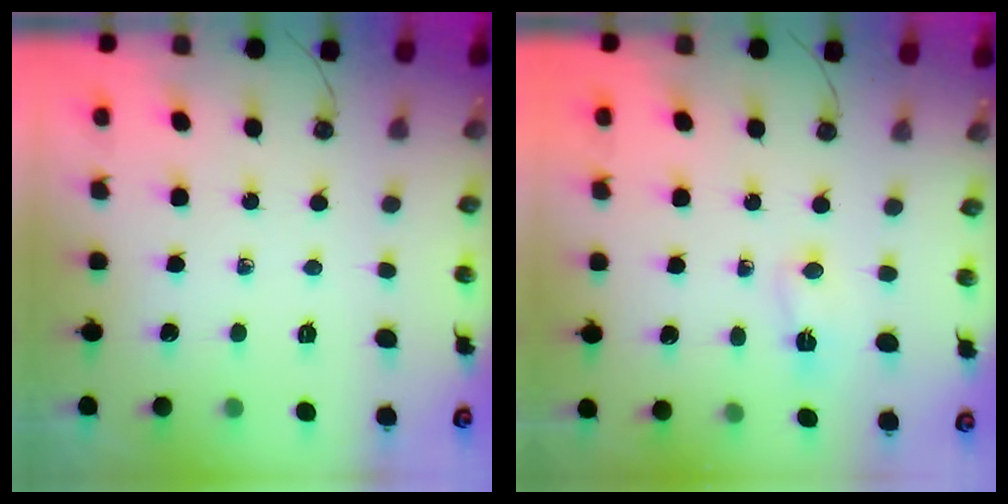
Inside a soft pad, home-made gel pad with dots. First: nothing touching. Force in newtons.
{"total": 2.0, "press": 2.0, "slide": 0.4}